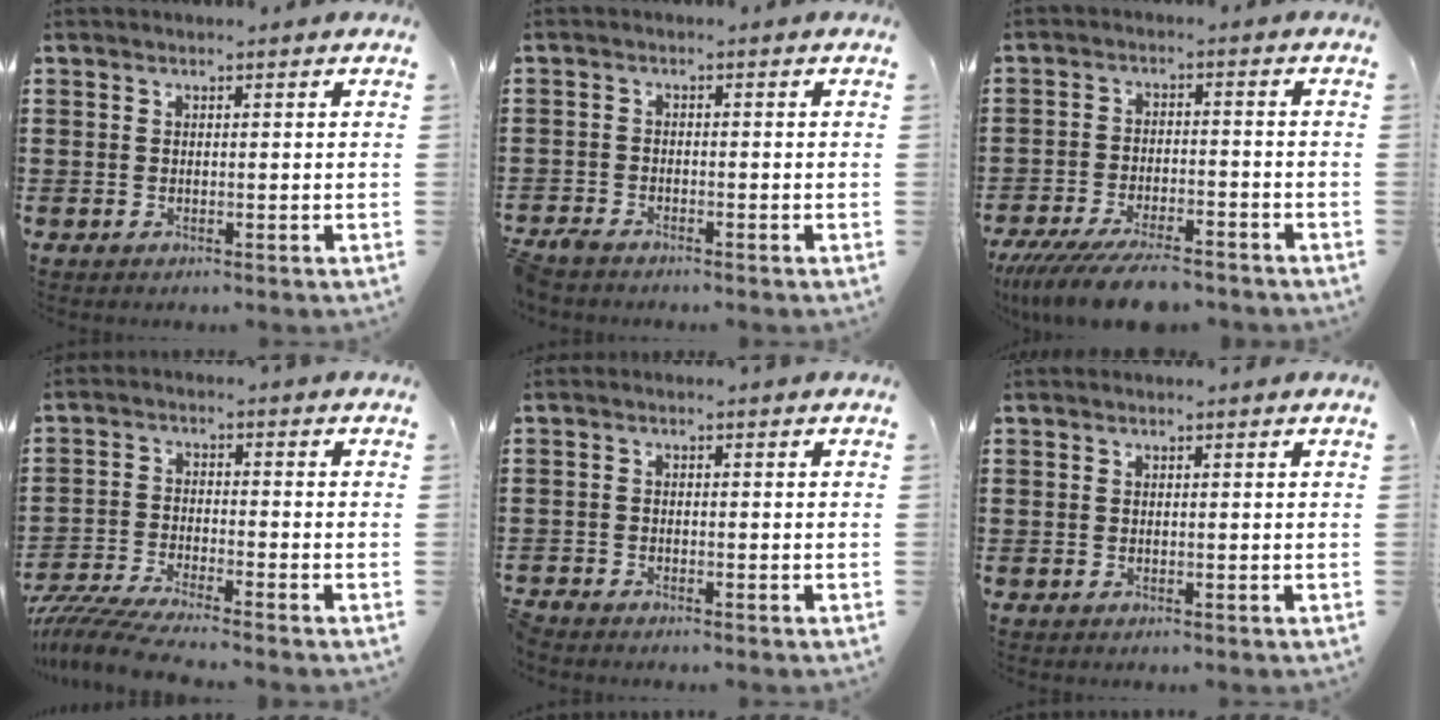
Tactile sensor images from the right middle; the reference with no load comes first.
{"total": 1.9, "force": [-1.9, 0.3, 0.4], "torque": [-0.024, -0.004, -0.042]}
{"total": 7.8, "force": [-6.8, 1.2, 3.6], "torque": [-0.075, 0.000, -0.128]}
{"total": 5.6, "force": [-5.4, -0.3, 1.6], "torque": [-0.047, -0.017, -0.109]}
{"total": 1.3, "force": [-1.3, 0.1, 0.0], "torque": [-0.004, 0.001, -0.028]}
{"total": 0.0}